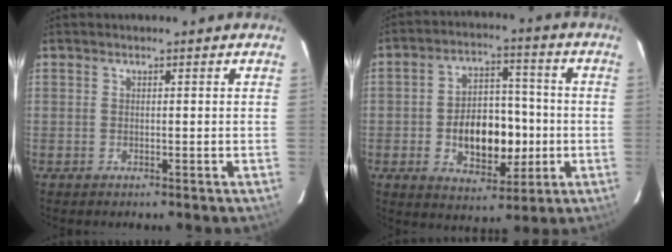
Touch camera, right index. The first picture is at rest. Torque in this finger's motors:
{"motor_torque": [0.41, -0.08, 0.39, 0.10]}